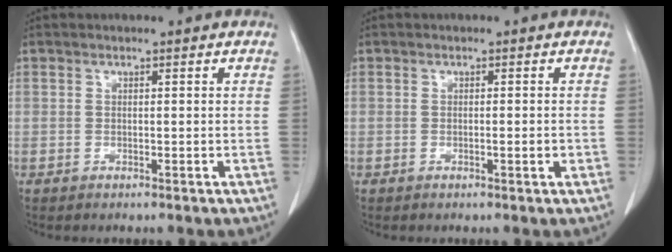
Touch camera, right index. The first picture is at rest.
{"total": 1.2, "force": [-0.2, 0.2, 1.2], "torque": [-0.019, 0.001, 0.000]}